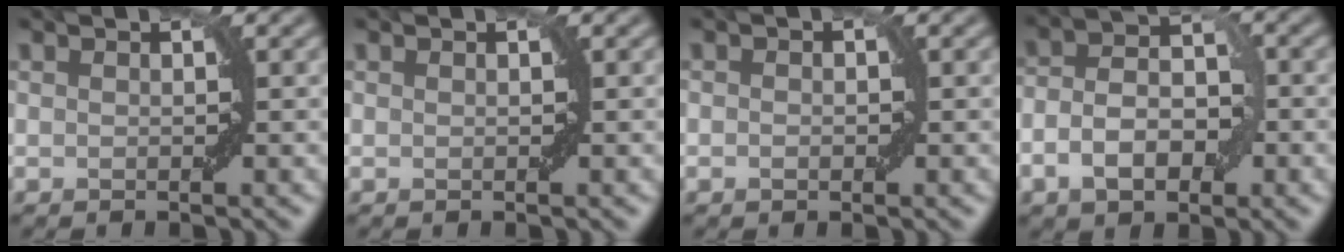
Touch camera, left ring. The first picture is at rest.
{"total": 0.0}
{"total": 0.8, "force": [-0.1, 0.6, 0.6], "torque": [-0.007, 0.002, -0.001]}
{"total": 5.2, "force": [-1.6, 3.0, 3.9], "torque": [-0.067, 0.008, -0.032]}